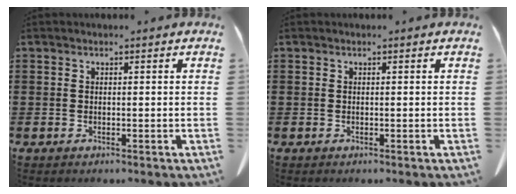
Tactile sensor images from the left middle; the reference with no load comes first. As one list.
[{"total": 0.0}]